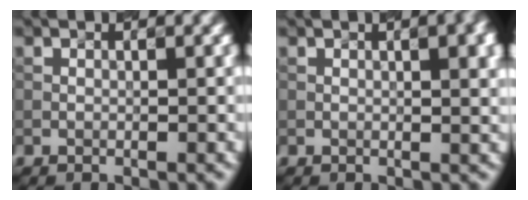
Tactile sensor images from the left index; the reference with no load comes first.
{"total": 4.8, "force": [1.4, 1.9, 4.1], "torque": [-0.030, 0.019, 0.013]}